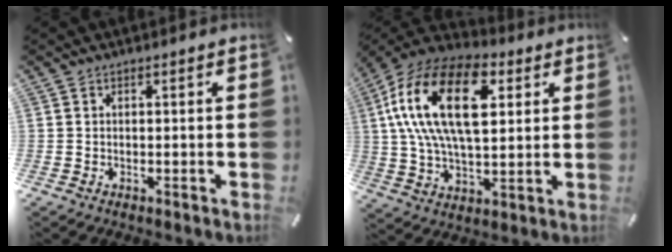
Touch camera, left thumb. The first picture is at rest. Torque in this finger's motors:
{"motor_torque": [2.60, 2.41, 2.26, -0.51, 0.90]}